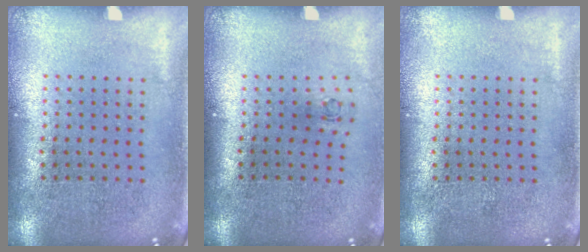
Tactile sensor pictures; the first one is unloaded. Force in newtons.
{"total": 0.6, "press": 0.3, "slide": 0.5}
{"total": 0.0}